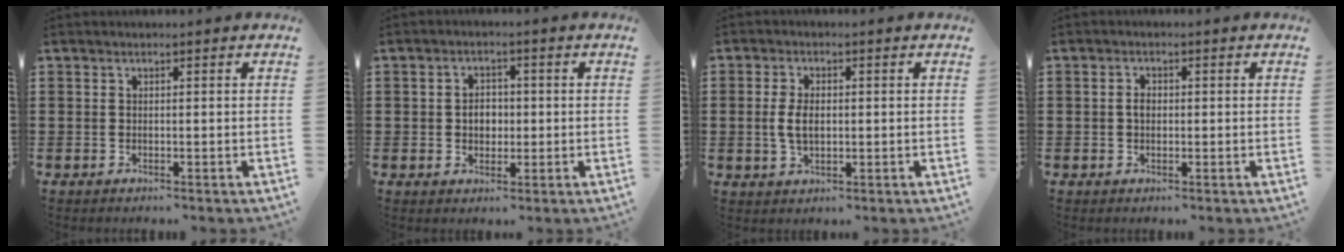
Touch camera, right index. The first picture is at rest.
{"total": 3.1, "force": [-0.2, 2.4, 2.0], "torque": [-0.035, 0.005, -0.007]}
{"total": 4.1, "force": [0.0, 2.2, 3.4], "torque": [-0.082, 0.002, -0.006]}
{"total": 1.8, "force": [0.0, 1.1, 1.4], "torque": [-0.028, 0.006, -0.002]}